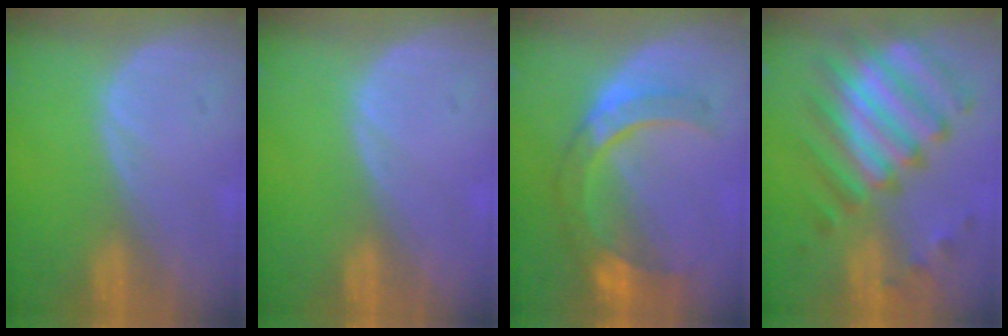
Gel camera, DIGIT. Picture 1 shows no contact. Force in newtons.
{"total": 0.0}
{"total": 8.9, "press": 7.8, "slide": 4.2}
{"total": 10.2, "press": 9.9, "slide": 2.6}